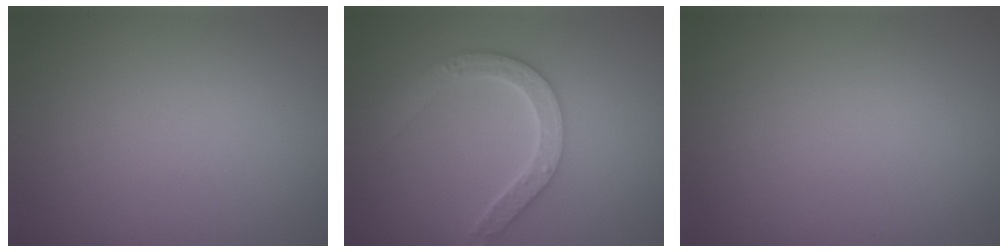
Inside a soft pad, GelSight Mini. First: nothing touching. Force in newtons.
{"total": 4.4, "press": 3.5, "slide": 2.7}
{"total": 0.0}